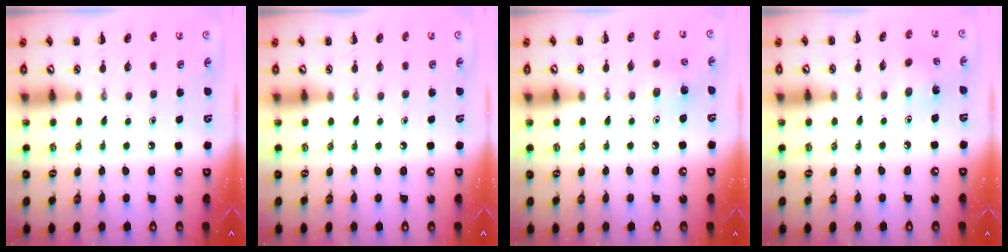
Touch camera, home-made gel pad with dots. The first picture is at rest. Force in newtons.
{"total": 0.0}
{"total": 5.6, "press": 5.4, "slide": 1.4}
{"total": 4.6, "press": 4.4, "slide": 1.3}